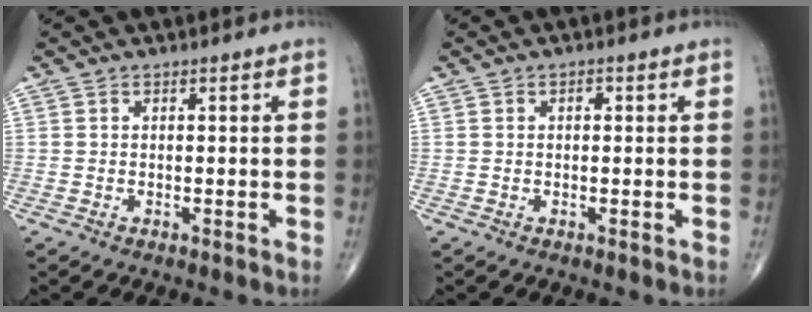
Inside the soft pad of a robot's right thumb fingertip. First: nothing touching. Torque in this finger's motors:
{"motor_torque": [-0.06, 0.29, 0.36, 0.26, -0.02]}